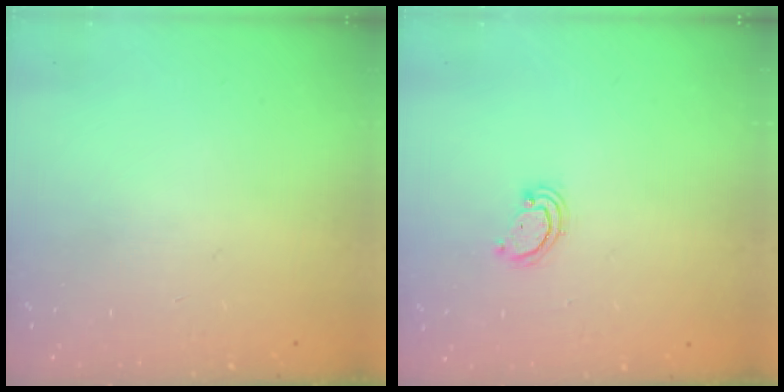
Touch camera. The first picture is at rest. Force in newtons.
{"total": 2.3, "press": 2.3, "slide": 0.3}